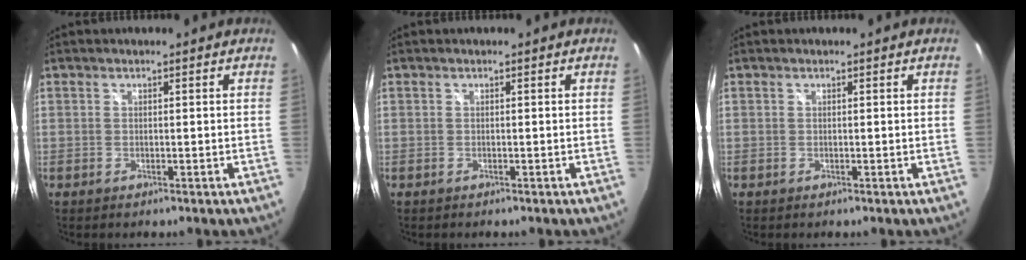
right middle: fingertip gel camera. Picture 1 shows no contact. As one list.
[{"total": 0.0}, {"total": 0.0}]